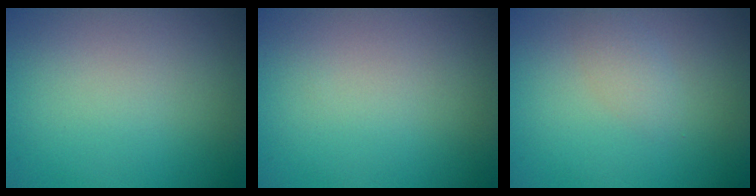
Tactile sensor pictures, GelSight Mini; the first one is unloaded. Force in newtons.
{"total": 0.0}
{"total": 1.4, "press": 1.4, "slide": 0.1}